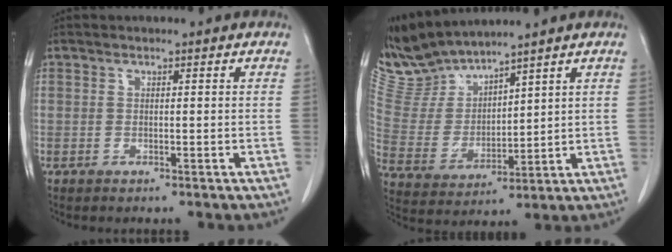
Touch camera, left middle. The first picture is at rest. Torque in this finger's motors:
{"motor_torque": [0.07, -1.25, -0.09, -0.03]}